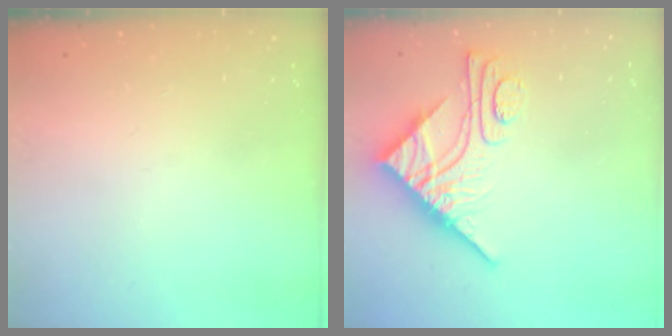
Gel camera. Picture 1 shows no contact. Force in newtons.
{"total": 10.9, "press": 10.8, "slide": 1.0}